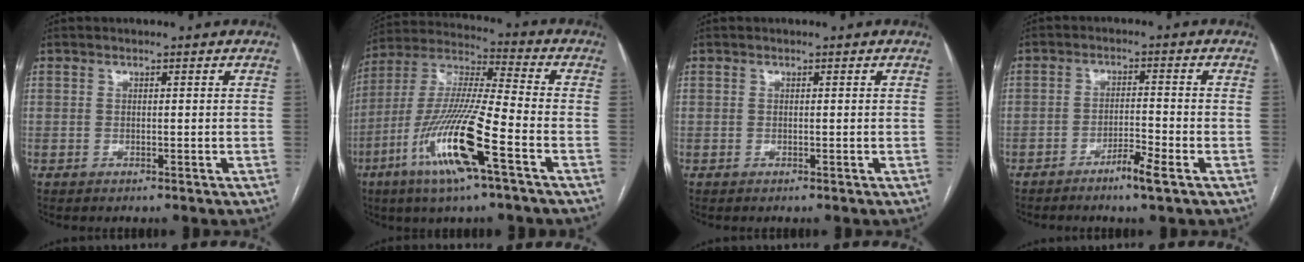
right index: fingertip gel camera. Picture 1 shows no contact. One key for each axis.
{"total": 16.7, "fx": -7.4, "fy": 0.9, "fz": 15.0, "tx": -0.309, "ty": -0.019, "tz": -0.141}
{"total": 0.0}
{"total": 4.2, "fx": -2.7, "fy": -0.1, "fz": 3.2, "tx": -0.055, "ty": -0.004, "tz": -0.050}